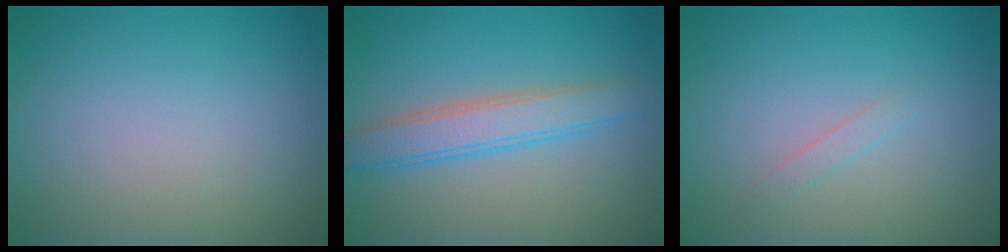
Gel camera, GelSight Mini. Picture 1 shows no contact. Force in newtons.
{"total": 3.7, "press": 3.7, "slide": 0.1}
{"total": 0.8, "press": 0.8, "slide": 0.0}